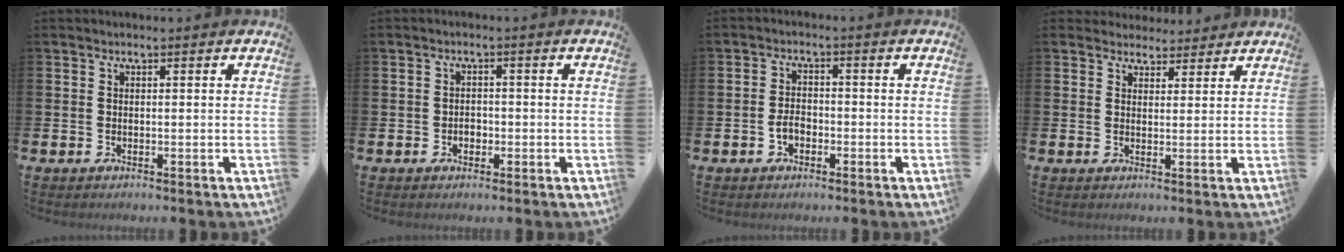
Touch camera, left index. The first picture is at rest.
{"total": 1.6, "force": [-0.6, 1.3, 0.7], "torque": [-0.006, 0.002, -0.016]}
{"total": 2.4, "force": [-1.0, 1.5, 1.5], "torque": [-0.029, 0.005, -0.022]}
{"total": 3.6, "force": [3.4, 1.3, -0.2], "torque": [0.003, -0.015, 0.061]}